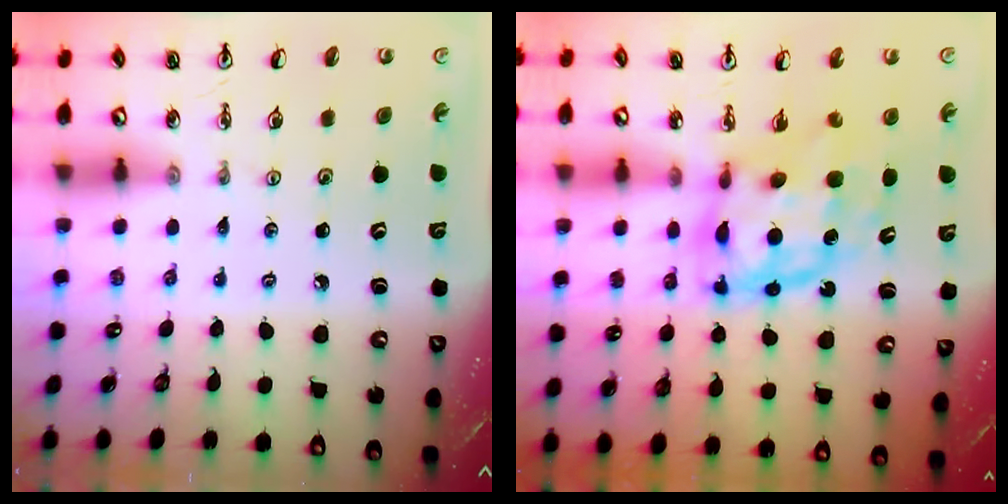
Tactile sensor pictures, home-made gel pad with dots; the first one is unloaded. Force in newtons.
{"total": 10.3, "press": 10.3, "slide": 0.9}